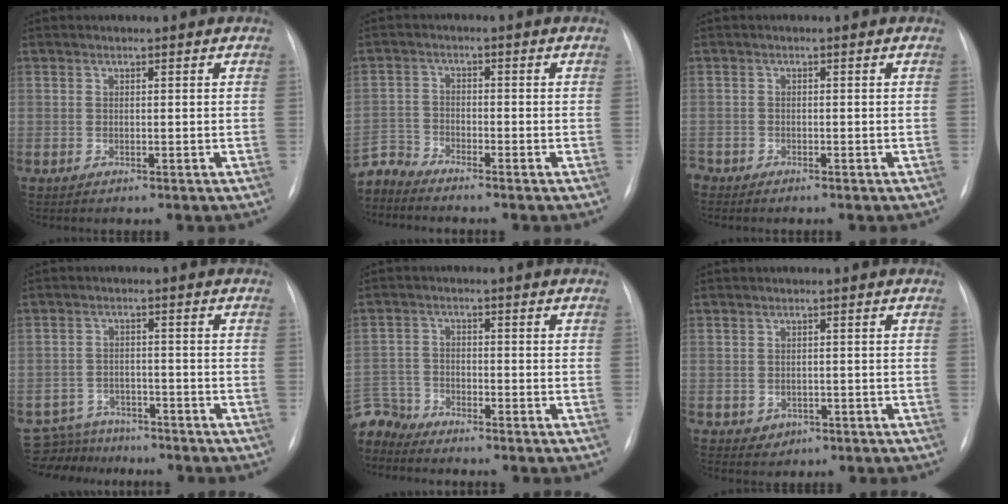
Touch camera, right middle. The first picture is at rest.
{"total": 4.0, "force": [-3.9, -0.6, -0.7], "torque": [0.015, -0.014, -0.076]}
{"total": 1.5, "force": [-1.4, 0.7, 0.2], "torque": [0.000, 0.000, -0.021]}
{"total": 7.5, "force": [-7.0, 2.8, 0.0], "torque": [0.000, 0.011, -0.111]}
{"total": 5.5, "force": [-5.4, 0.6, -0.8], "torque": [0.015, -0.001, -0.107]}
{"total": 1.9, "force": [-0.8, 1.7, 0.5], "torque": [-0.005, 0.004, -0.003]}